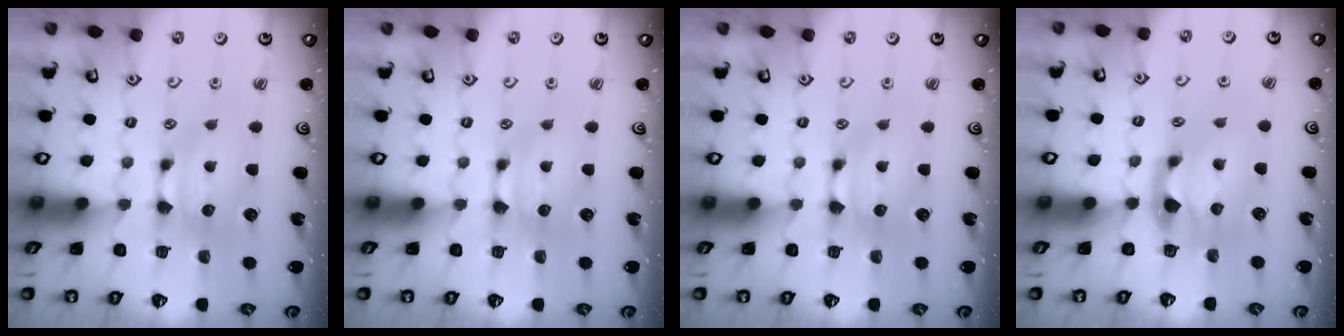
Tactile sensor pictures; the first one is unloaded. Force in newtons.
{"total": 0.0}
{"total": 0.0}
{"total": 2.1, "press": 1.6, "slide": 1.2}